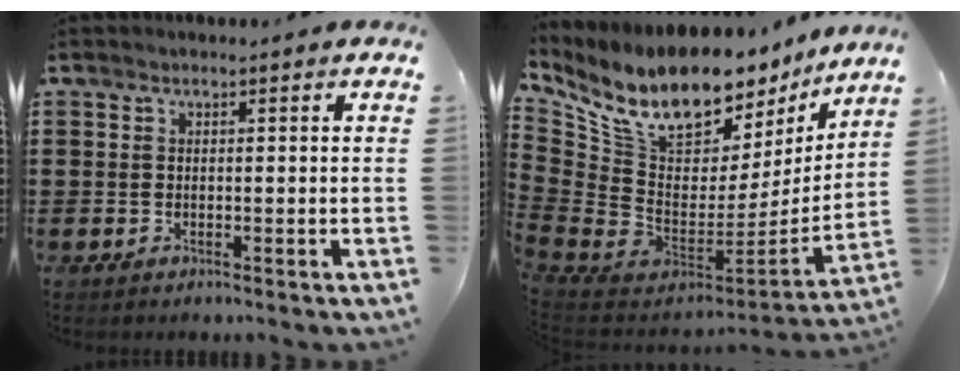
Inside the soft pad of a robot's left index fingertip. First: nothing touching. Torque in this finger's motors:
{"motor_torque": [2.14, 0.00, 1.05, 0.21]}